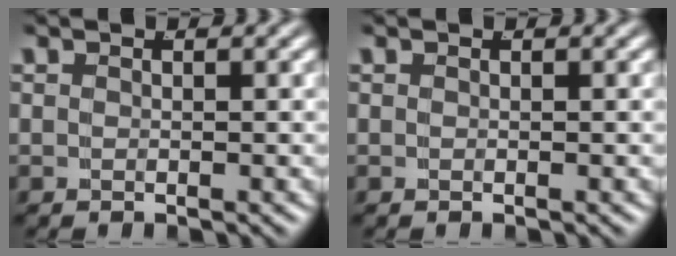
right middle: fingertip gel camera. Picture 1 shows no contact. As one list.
[{"total": 0.0}]